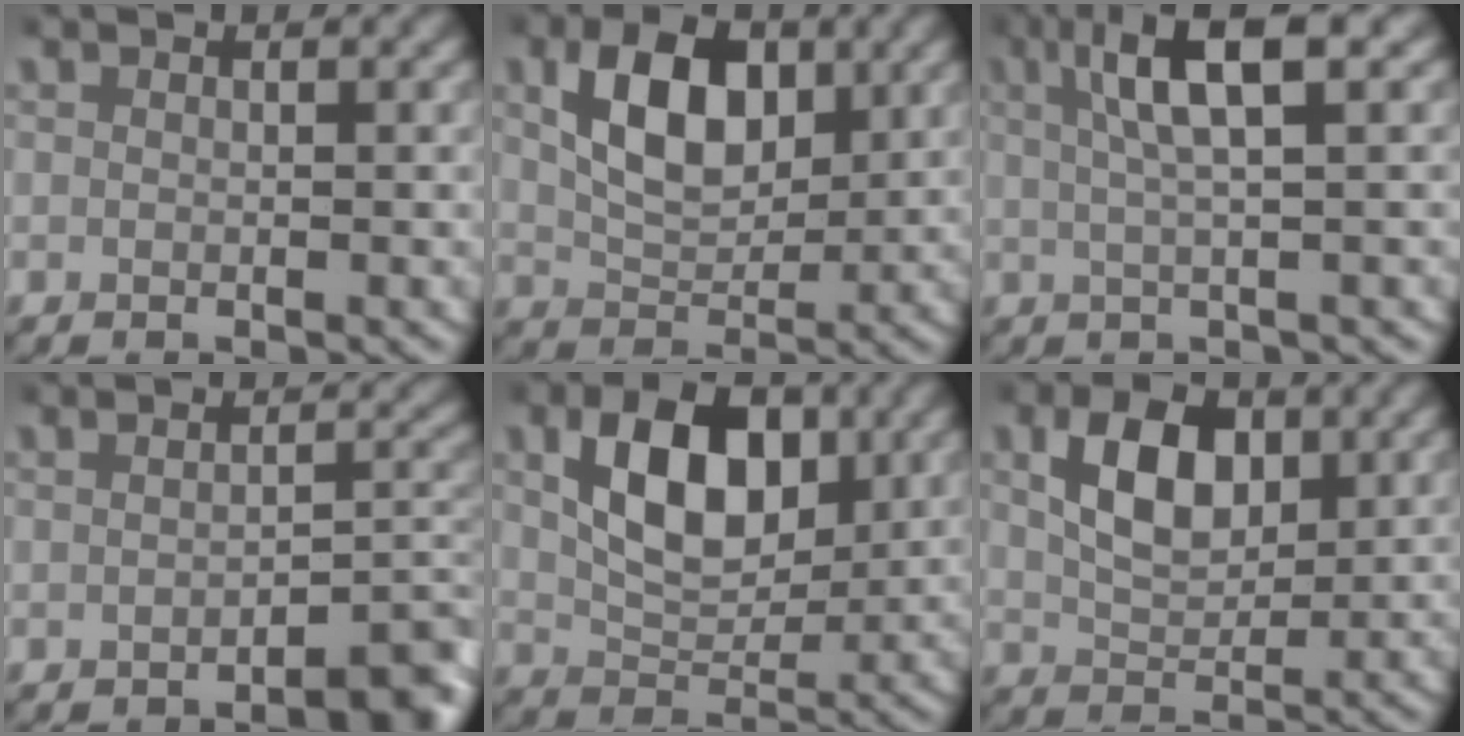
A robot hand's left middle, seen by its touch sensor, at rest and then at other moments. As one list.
[{"total": 5.9, "force": [1.8, 3.5, 4.4], "torque": [-0.072, -0.001, 0.032]}, {"total": 6.3, "force": [2.5, 1.2, 5.6], "torque": [-0.095, 0.019, 0.032]}, {"total": 4.0, "force": [-2.5, 1.2, 2.9], "torque": [-0.025, 0.004, -0.042]}, {"total": 6.7, "force": [1.9, 4.0, 5.0], "torque": [-0.081, -0.002, 0.032]}, {"total": 4.9, "force": [1.6, 3.0, 3.6], "torque": [-0.060, -0.001, 0.028]}]